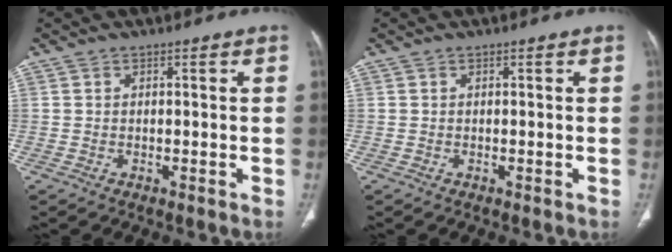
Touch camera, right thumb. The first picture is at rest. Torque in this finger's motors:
{"motor_torque": [0.00, 0.00, 0.00, 0.00, 0.03]}